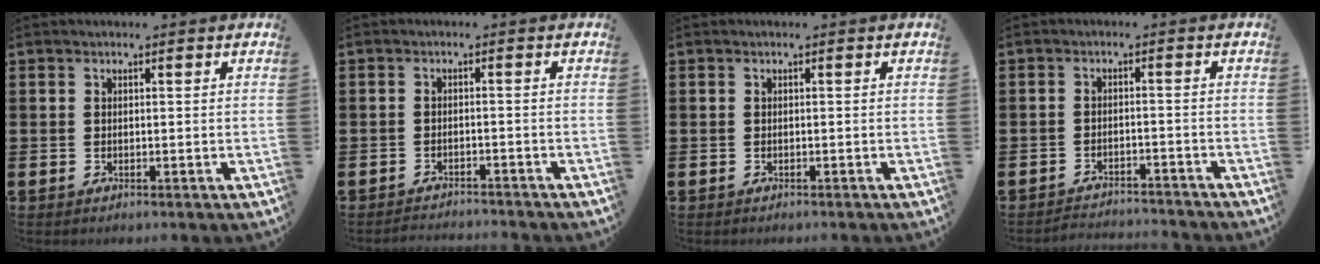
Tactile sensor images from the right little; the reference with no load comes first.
{"total": 1.6, "force": [-1.6, -0.1, -0.1], "torque": [-0.002, 0.005, -0.033]}
{"total": 0.0}
{"total": 2.2, "force": [-2.1, -0.1, -0.1], "torque": [-0.003, 0.005, -0.047]}